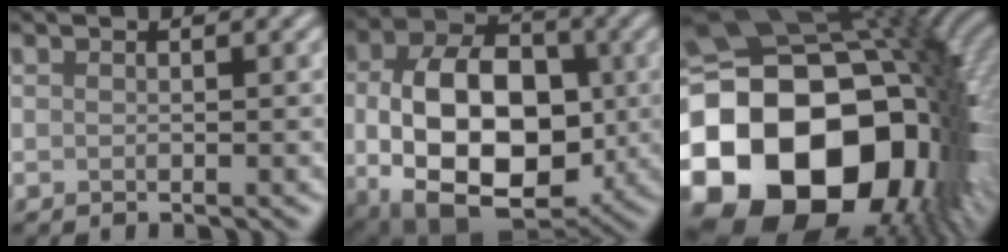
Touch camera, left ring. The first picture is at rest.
{"total": 13.3, "force": [-1.1, 8.6, 10.1], "torque": [-0.177, -0.011, -0.015]}
{"total": 24.8, "force": [-6.5, 19.3, 14.1], "torque": [-0.247, -0.043, -0.137]}